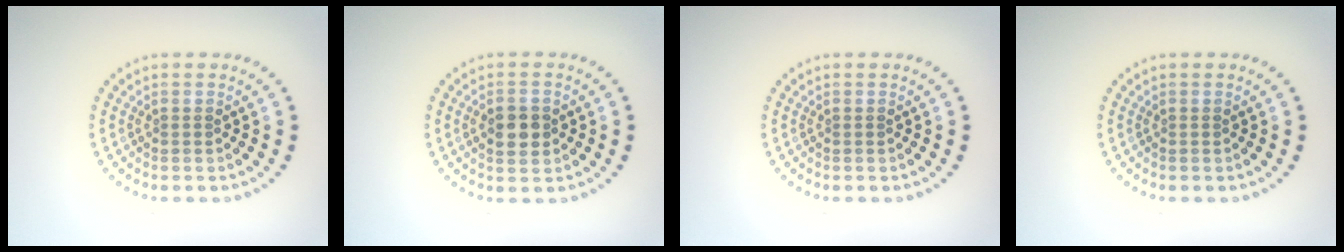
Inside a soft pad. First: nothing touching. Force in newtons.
{"total": 3.1, "press": 3.1, "slide": 0.1}
{"total": 0.0}
{"total": 0.0}